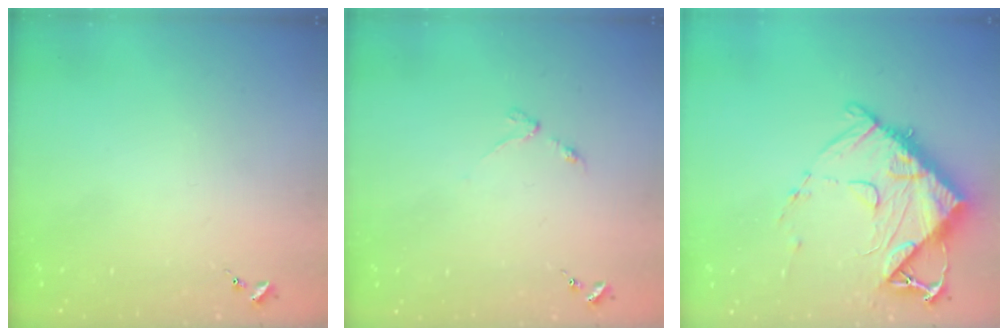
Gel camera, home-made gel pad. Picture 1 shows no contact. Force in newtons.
{"total": 3.2, "press": 3.1, "slide": 0.5}
{"total": 13.6, "press": 13.6, "slide": 0.8}